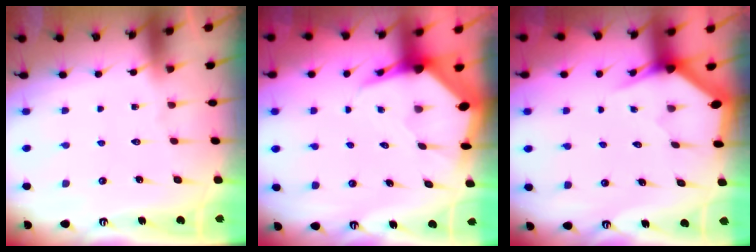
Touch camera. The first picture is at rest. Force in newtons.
{"total": 6.3, "press": 6.2, "slide": 0.6}
{"total": 3.0, "press": 3.0, "slide": 0.0}